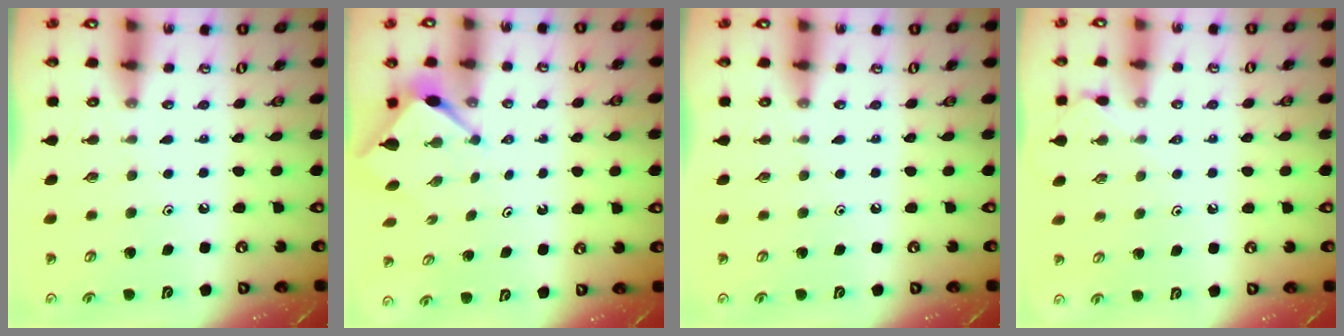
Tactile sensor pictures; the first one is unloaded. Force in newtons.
{"total": 2.9, "press": 2.9, "slide": 0.3}
{"total": 0.0}
{"total": 3.1, "press": 3.0, "slide": 0.6}